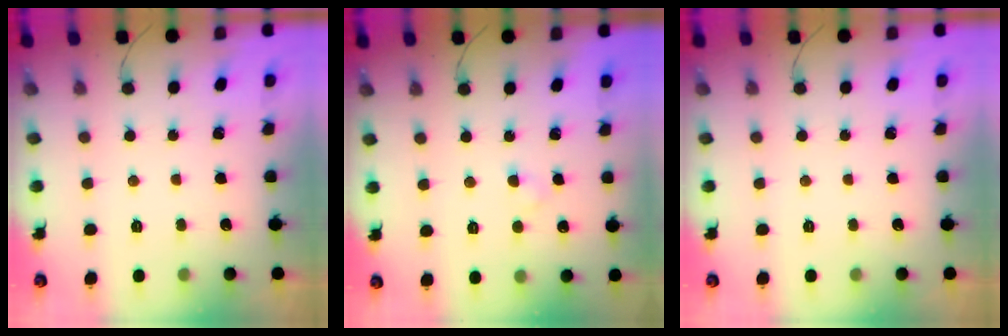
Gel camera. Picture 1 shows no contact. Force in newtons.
{"total": 1.6, "press": 1.4, "slide": 0.8}
{"total": 0.0}